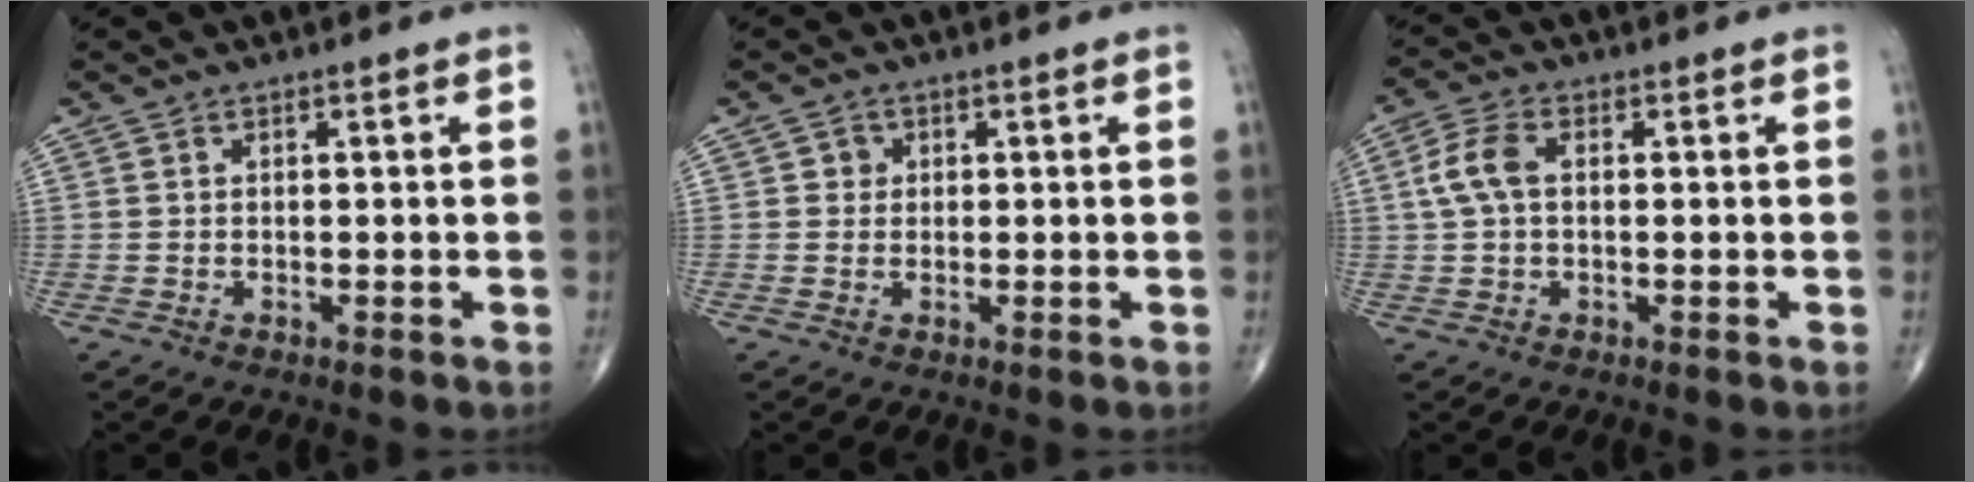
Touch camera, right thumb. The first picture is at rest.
{"total": 1.6, "force": [0.3, 1.5, 0.4], "torque": [0.004, 0.002, 0.001]}
{"total": 5.6, "force": [0.7, 3.2, 4.5], "torque": [-0.104, 0.017, 0.009]}